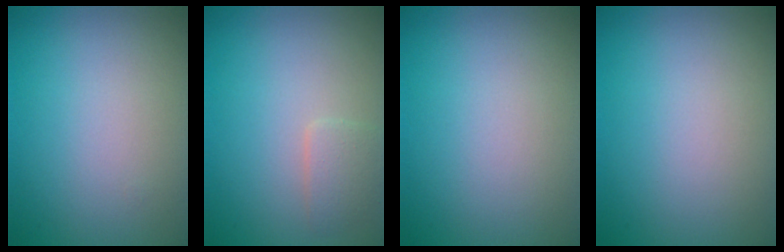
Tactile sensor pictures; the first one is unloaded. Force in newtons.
{"total": 1.6, "press": 1.5, "slide": 0.2}
{"total": 0.0}
{"total": 0.0}